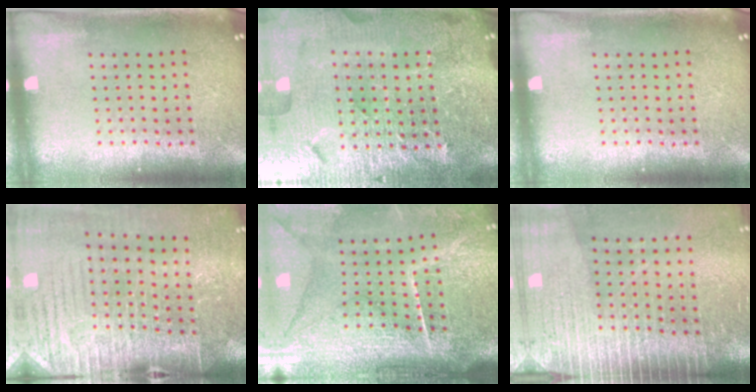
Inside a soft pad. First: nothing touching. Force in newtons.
{"total": 5.3, "press": 4.9, "slide": 2.2}
{"total": 0.0}
{"total": 4.1, "press": 4.0, "slide": 0.9}
{"total": 4.8, "press": 4.0, "slide": 2.7}
{"total": 3.7, "press": 3.2, "slide": 1.9}